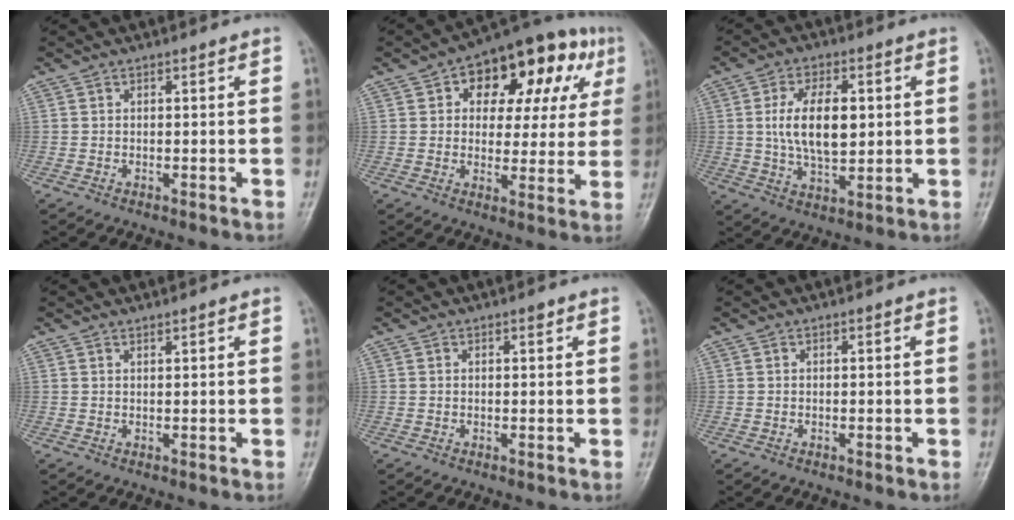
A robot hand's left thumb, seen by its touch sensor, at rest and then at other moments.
{"total": 19.3, "force": [7.2, 11.3, 13.9], "torque": [-0.123, 0.018, 0.091]}
{"total": 11.0, "force": [1.4, 5.9, 9.2], "torque": [-0.154, -0.007, 0.029]}
{"total": 0.5, "force": [0.5, -0.1, 0.0], "torque": [0.001, -0.004, 0.010]}
{"total": 0.7, "force": [0.5, 0.3, 0.4], "torque": [-0.002, -0.001, 0.005]}
{"total": 0.0}